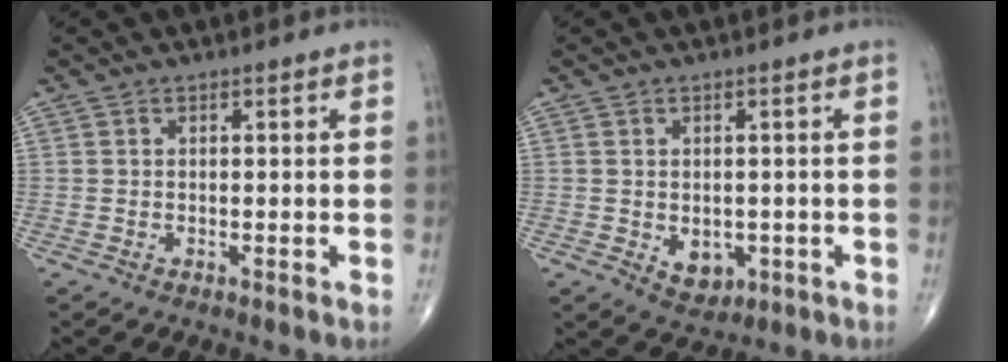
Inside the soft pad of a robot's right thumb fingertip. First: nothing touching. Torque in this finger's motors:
{"motor_torque": [-0.18, 0.07, 0.15, 0.17, 0.06]}